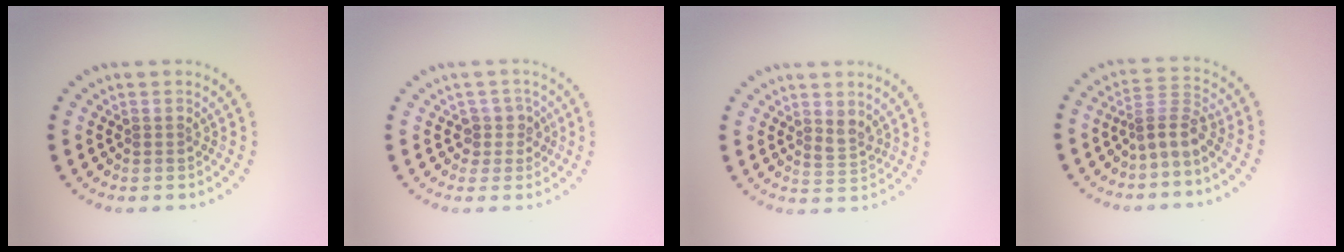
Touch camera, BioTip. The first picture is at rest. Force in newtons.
{"total": 1.9, "press": 1.6, "slide": 1.1}
{"total": 1.5, "press": 1.3, "slide": 0.7}
{"total": 2.8, "press": 1.8, "slide": 2.2}